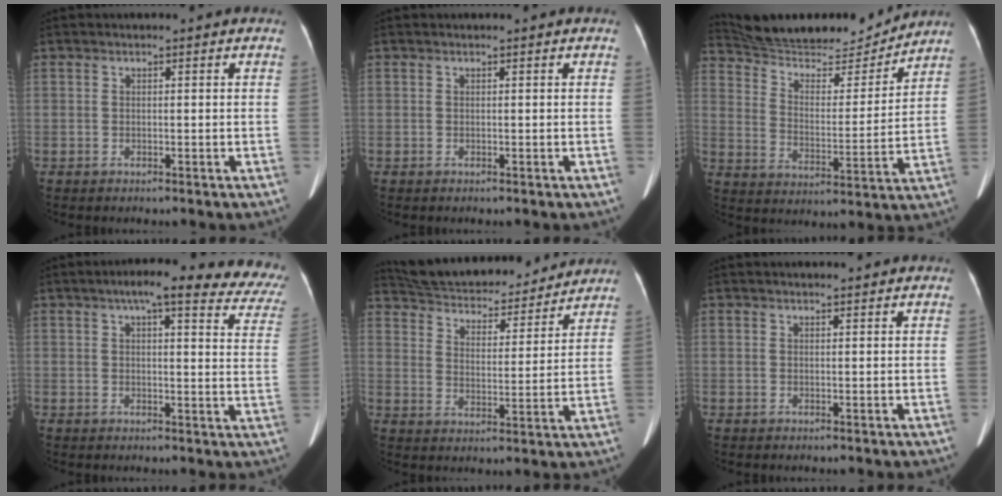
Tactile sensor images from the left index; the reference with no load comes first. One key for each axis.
{"total": 0.0}
{"total": 17.8, "fx": 17.0, "fy": 2.8, "fz": 4.4, "tx": -0.077, "ty": -0.011, "tz": 0.268}
{"total": 19.6, "fx": 16.7, "fy": 3.7, "fz": 9.5, "tx": -0.097, "ty": -0.006, "tz": 0.173}
{"total": 21.8, "fx": 20.0, "fy": 5.4, "fz": 6.7, "tx": -0.118, "ty": 0.013, "tz": 0.285}
{"total": 3.5, "fx": 3.2, "fy": 0.5, "fz": 1.2, "tx": -0.013, "ty": 0.021, "tz": 0.042}